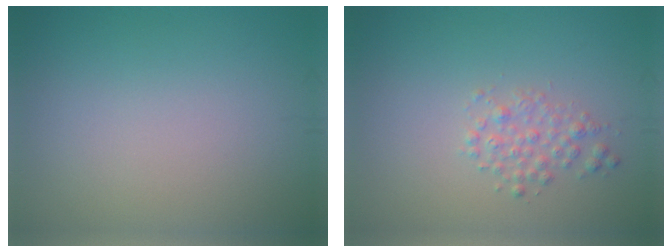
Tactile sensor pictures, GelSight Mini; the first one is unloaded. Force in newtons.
{"total": 1.8, "press": 1.8, "slide": 0.1}